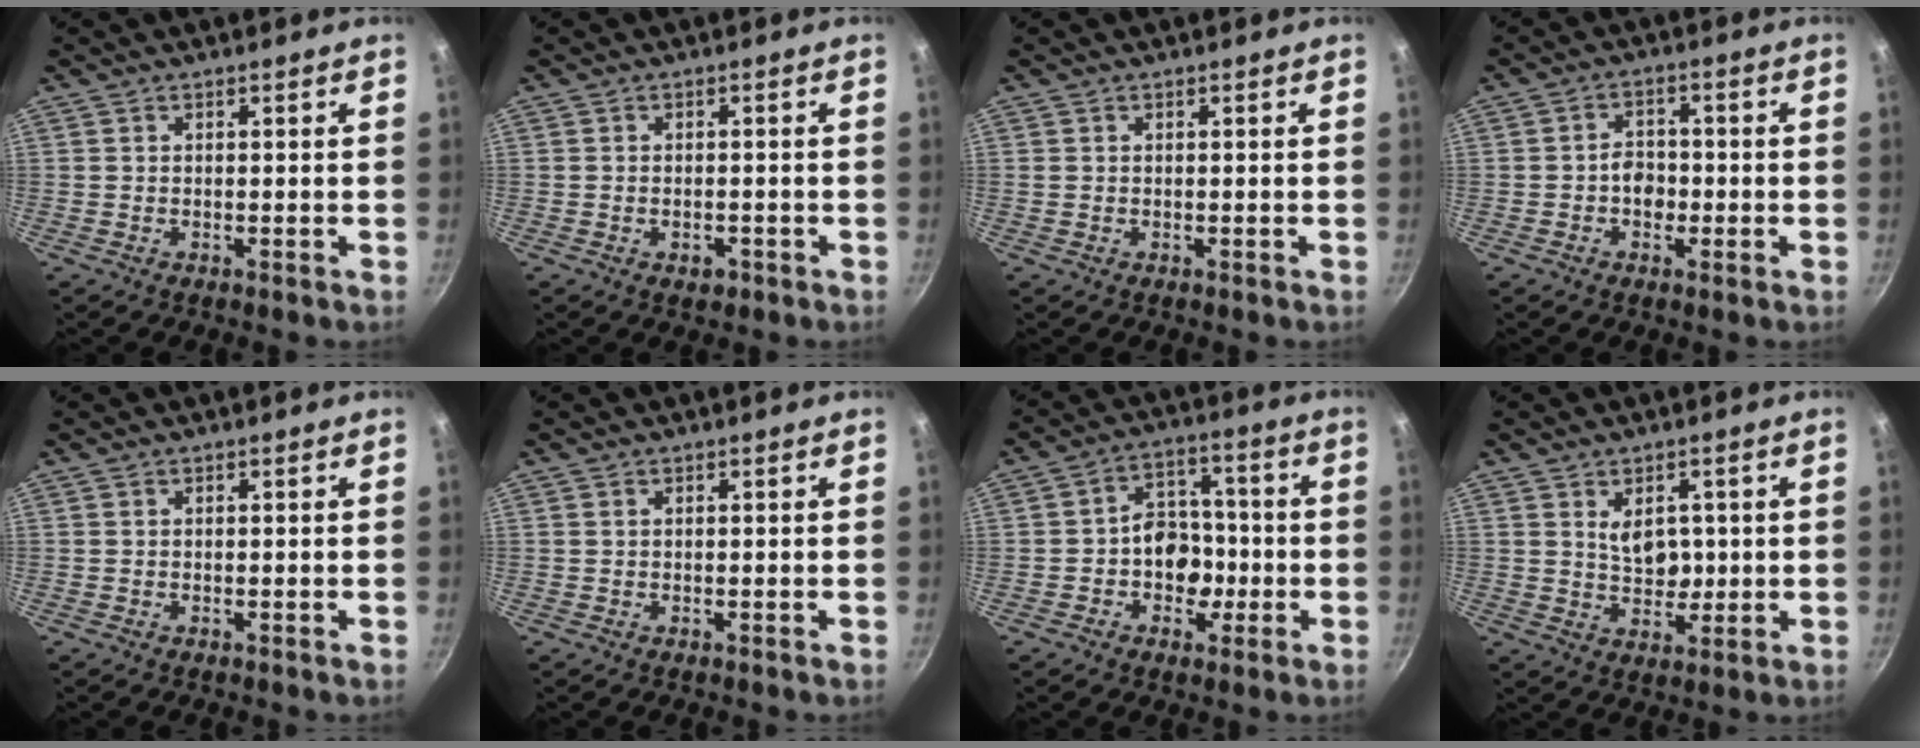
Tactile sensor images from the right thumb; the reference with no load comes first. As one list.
[{"total": 2.2, "force": [-1.0, 1.4, 1.4], "torque": [-0.018, 0.006, -0.012]}, {"total": 0.0}, {"total": 4.4, "force": [-1.1, 3.3, 2.6], "torque": [-0.017, 0.014, -0.020]}, {"total": 0.0}, {"total": 0.0}, {"total": 9.2, "force": [-2.0, 7.2, 5.3], "torque": [-0.027, 0.027, -0.038]}, {"total": 6.0, "force": [1.2, 4.1, 4.2], "torque": [-0.045, -0.017, 0.023]}]